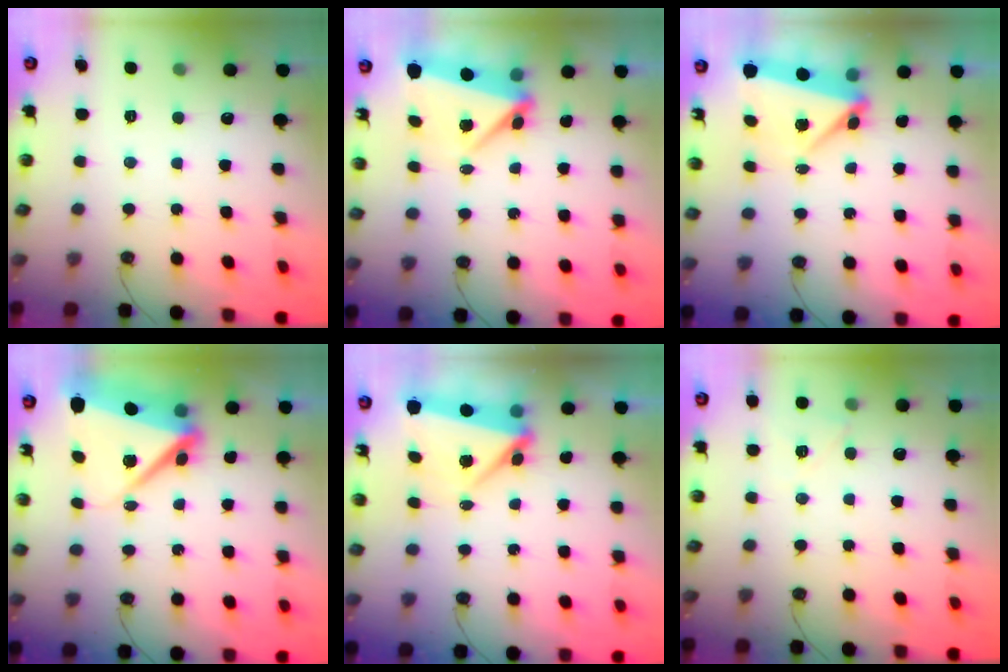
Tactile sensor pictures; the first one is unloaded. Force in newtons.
{"total": 7.3, "press": 5.9, "slide": 4.3}
{"total": 5.7, "press": 5.7, "slide": 0.1}
{"total": 10.8, "press": 10.6, "slide": 1.7}
{"total": 7.3, "press": 6.2, "slide": 3.9}
{"total": 8.8, "press": 5.7, "slide": 6.7}